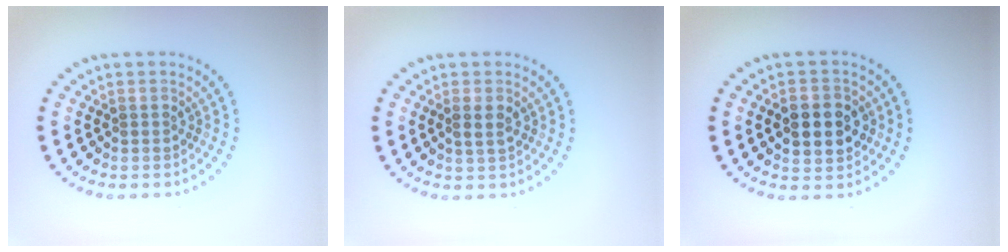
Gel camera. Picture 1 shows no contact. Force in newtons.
{"total": 1.2, "press": 1.2, "slide": 0.2}
{"total": 4.6, "press": 4.6, "slide": 0.4}